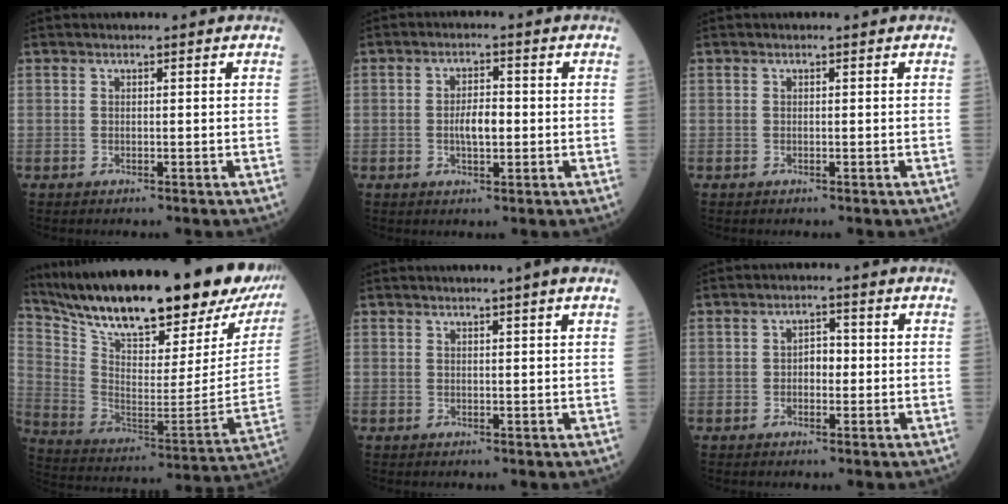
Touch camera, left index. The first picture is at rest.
{"total": 3.9, "force": [-0.9, 1.6, 3.4], "torque": [-0.063, 0.000, -0.021]}
{"total": 0.0}
{"total": 32.2, "force": [26.2, 7.3, 17.3], "torque": [-0.308, -0.050, 0.373]}
{"total": 1.5, "force": [1.1, -0.4, 1.0], "torque": [-0.012, 0.003, 0.013]}
{"total": 2.7, "force": [-0.7, 1.7, 1.9], "torque": [-0.024, 0.008, -0.018]}